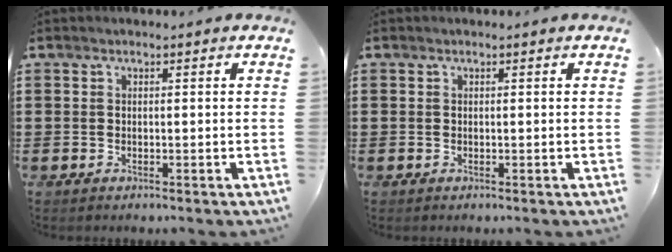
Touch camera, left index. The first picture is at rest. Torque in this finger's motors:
{"motor_torque": [0.14, -0.13, 0.00, 0.00]}